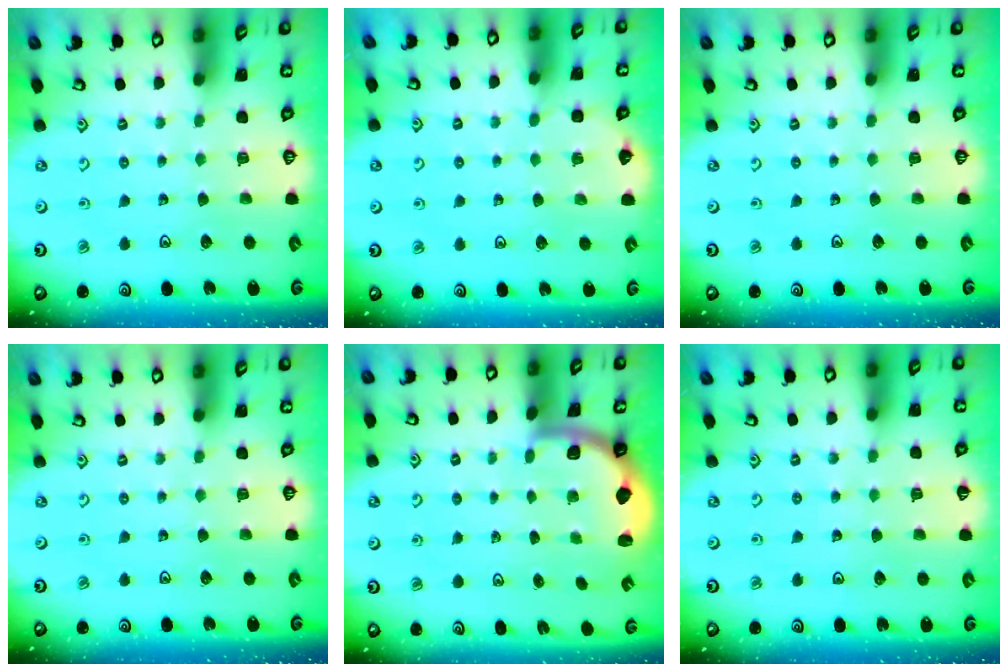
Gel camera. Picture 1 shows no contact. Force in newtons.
{"total": 2.1, "press": 2.1, "slide": 0.2}
{"total": 0.0}
{"total": 0.0}
{"total": 2.0, "press": 2.0, "slide": 0.5}
{"total": 2.2, "press": 2.2, "slide": 0.2}